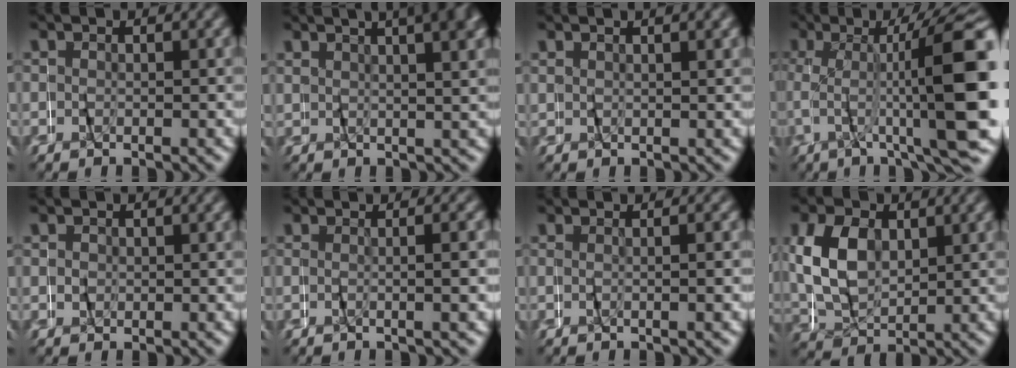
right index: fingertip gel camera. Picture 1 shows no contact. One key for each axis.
{"total": 6.8, "fx": 3.5, "fy": 2.1, "fz": 5.4, "tx": -0.062, "ty": 0.027, "tz": 0.050}
{"total": 1.1, "fx": 1.0, "fy": -0.1, "fz": 0.6, "tx": -0.012, "ty": 0.004, "tz": 0.020}
{"total": 13.2, "fx": 0.6, "fy": 3.4, "fz": 12.7, "tx": -0.190, "ty": 0.020, "tz": 0.008}
{"total": 1.0, "fx": 0.3, "fy": 0.9, "fz": 0.1, "tx": 0.001, "ty": 0.002, "tz": 0.007}
{"total": 1.4, "fx": -0.5, "fy": -1.1, "fz": 0.7, "tx": -0.021, "ty": 0.006, "tz": -0.006}
{"total": 1.1, "fx": -0.4, "fy": -0.8, "fz": 0.5, "tx": -0.017, "ty": 0.006, "tz": -0.006}
{"total": 4.9, "fx": 1.2, "fy": 3.7, "fz": 3.0, "tx": -0.074, "ty": 0.001, "tz": 0.025}